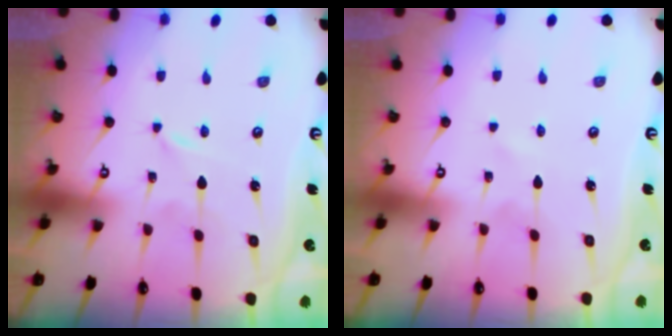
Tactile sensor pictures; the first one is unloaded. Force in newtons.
{"total": 1.0, "press": 1.0, "slide": 0.2}